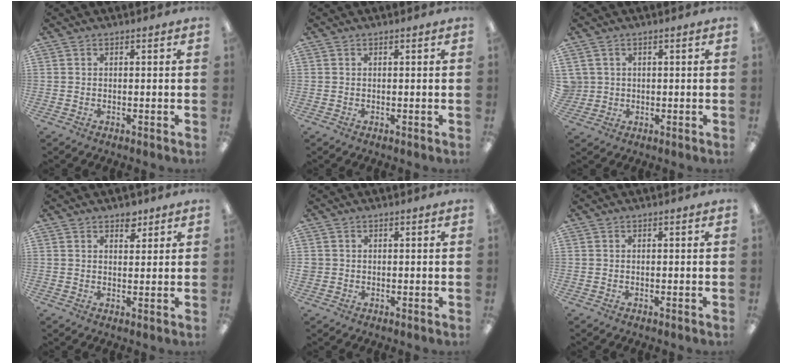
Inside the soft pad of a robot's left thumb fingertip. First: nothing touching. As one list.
[{"total": 0.0}, {"total": 2.6, "force": [0.7, 2.5, 0.0], "torque": [-0.009, 0.003, 0.013]}, {"total": 3.7, "force": [2.8, 2.0, 1.5], "torque": [-0.002, -0.017, 0.044]}, {"total": 1.1, "force": [0.0, 1.1, 0.2], "torque": [-0.005, 0.003, 0.000]}, {"total": 0.0}]